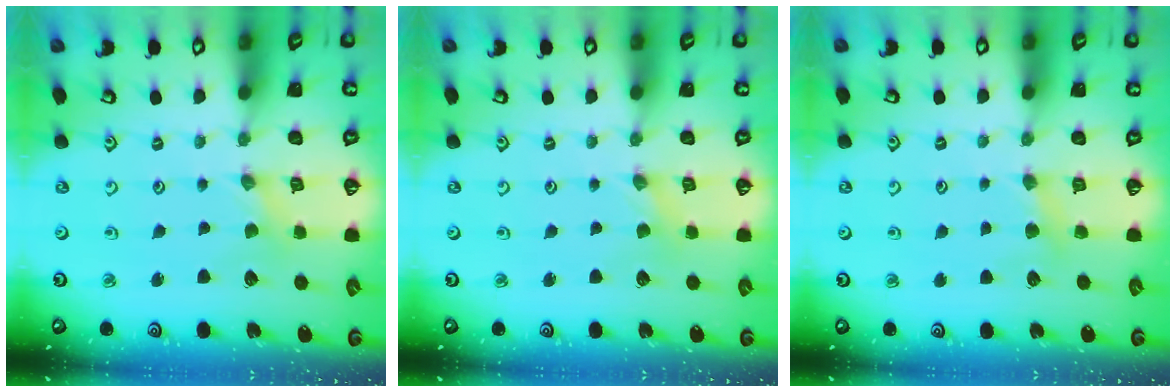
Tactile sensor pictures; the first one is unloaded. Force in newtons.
{"total": 0.0}
{"total": 4.2, "press": 4.1, "slide": 0.6}